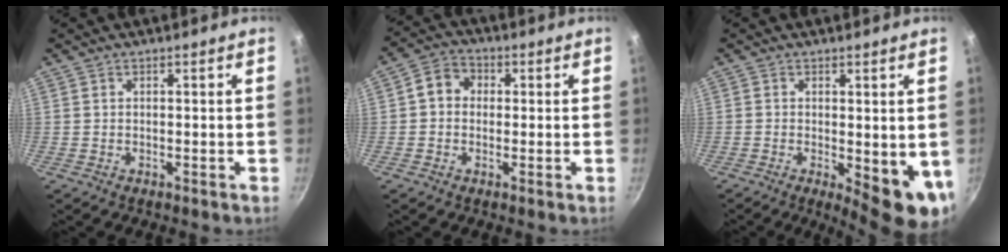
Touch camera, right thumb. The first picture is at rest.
{"total": 5.5, "force": [0.5, 4.7, 2.9], "torque": [-0.029, 0.012, -0.008]}
{"total": 9.3, "force": [-0.9, 3.5, 8.6], "torque": [-0.100, -0.015, -0.006]}